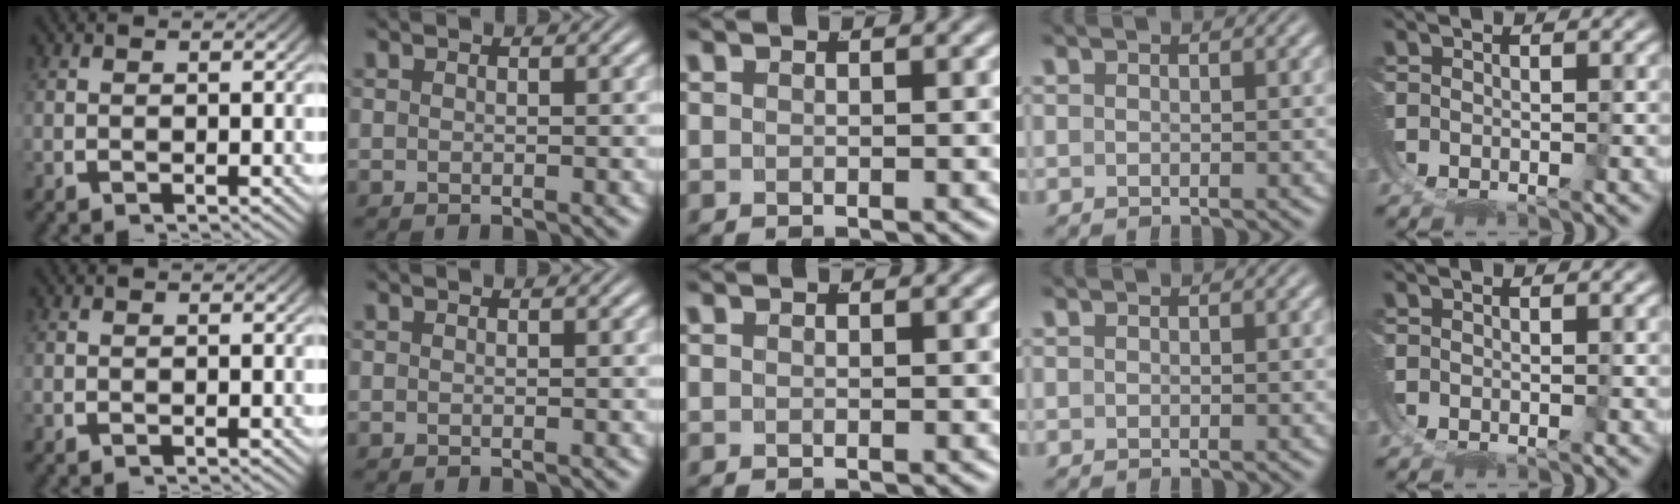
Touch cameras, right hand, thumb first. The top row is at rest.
{}